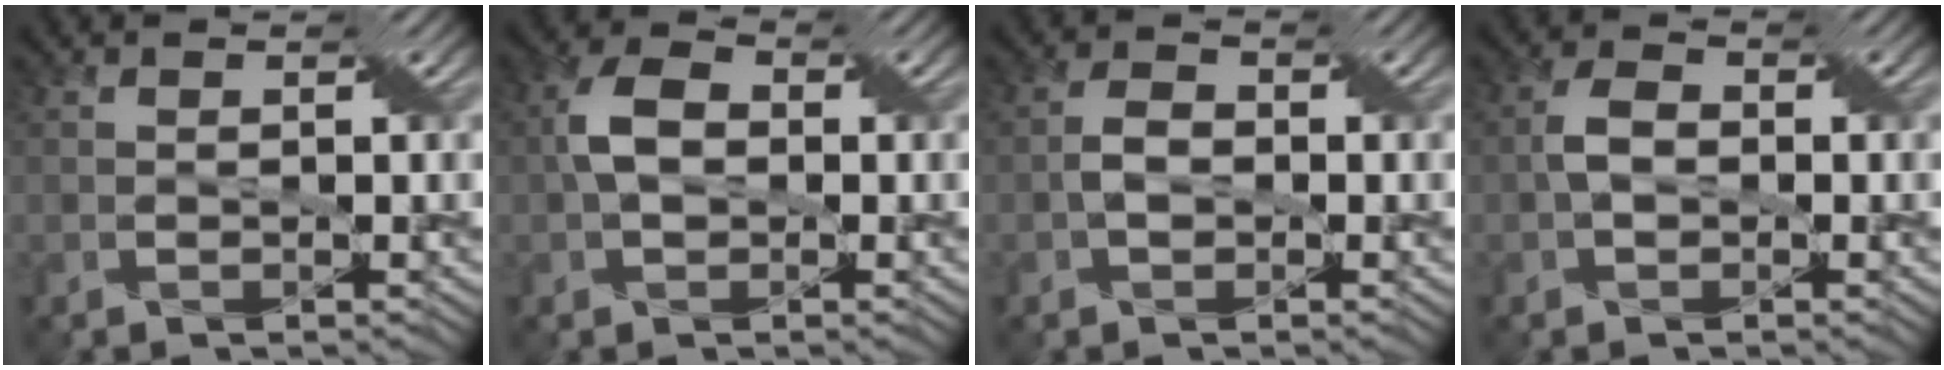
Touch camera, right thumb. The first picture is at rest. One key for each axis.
{"total": 4.9, "fx": -0.1, "fy": 3.3, "fz": 3.7, "tx": -0.076, "ty": 0.010, "tz": -0.011}
{"total": 2.3, "fx": -0.7, "fy": 1.6, "fz": 1.5, "tx": -0.029, "ty": 0.004, "tz": -0.017}
{"total": 3.0, "fx": -0.5, "fy": 2.0, "fz": 2.1, "tx": -0.041, "ty": 0.004, "tz": -0.015}